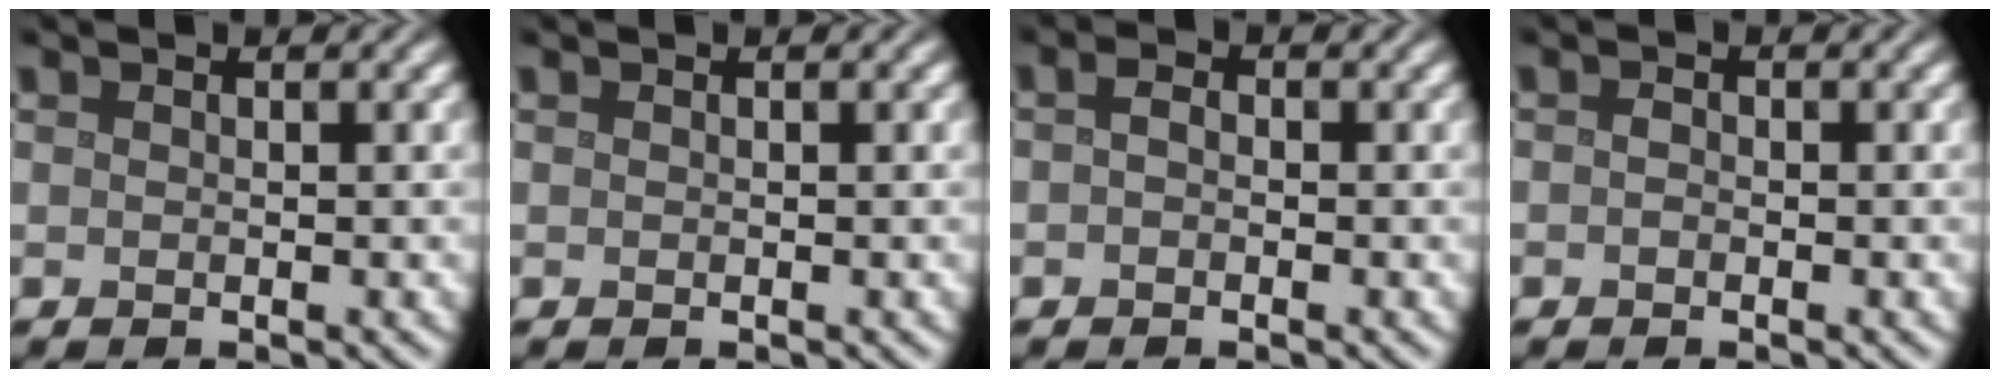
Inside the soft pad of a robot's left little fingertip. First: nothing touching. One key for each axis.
{"total": 0.0}
{"total": 1.1, "fx": -0.1, "fy": 0.7, "fz": 0.9, "tx": -0.018, "ty": 0.002, "tz": -0.007}
{"total": 0.7, "fx": -0.2, "fy": 0.4, "fz": 0.5, "tx": -0.009, "ty": 0.001, "tz": -0.006}